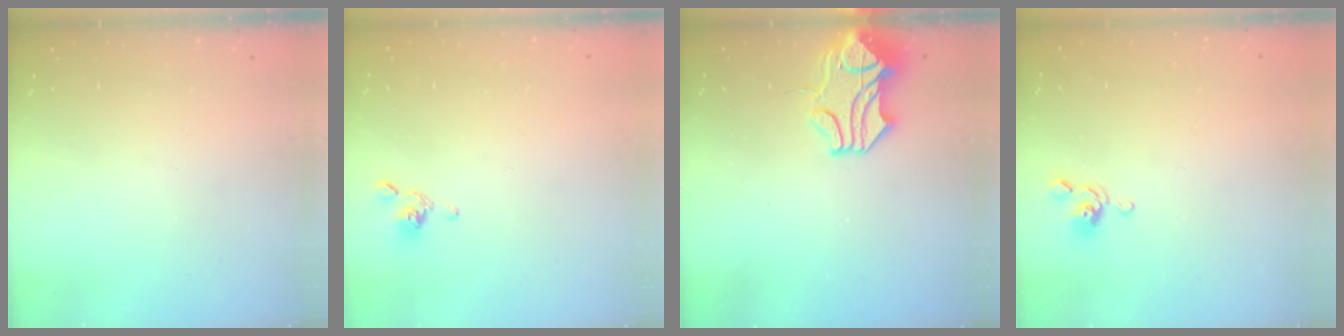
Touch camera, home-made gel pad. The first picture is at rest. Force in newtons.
{"total": 2.4, "press": 2.3, "slide": 0.8}
{"total": 2.3, "press": 1.7, "slide": 1.6}
{"total": 4.8, "press": 4.8, "slide": 0.3}